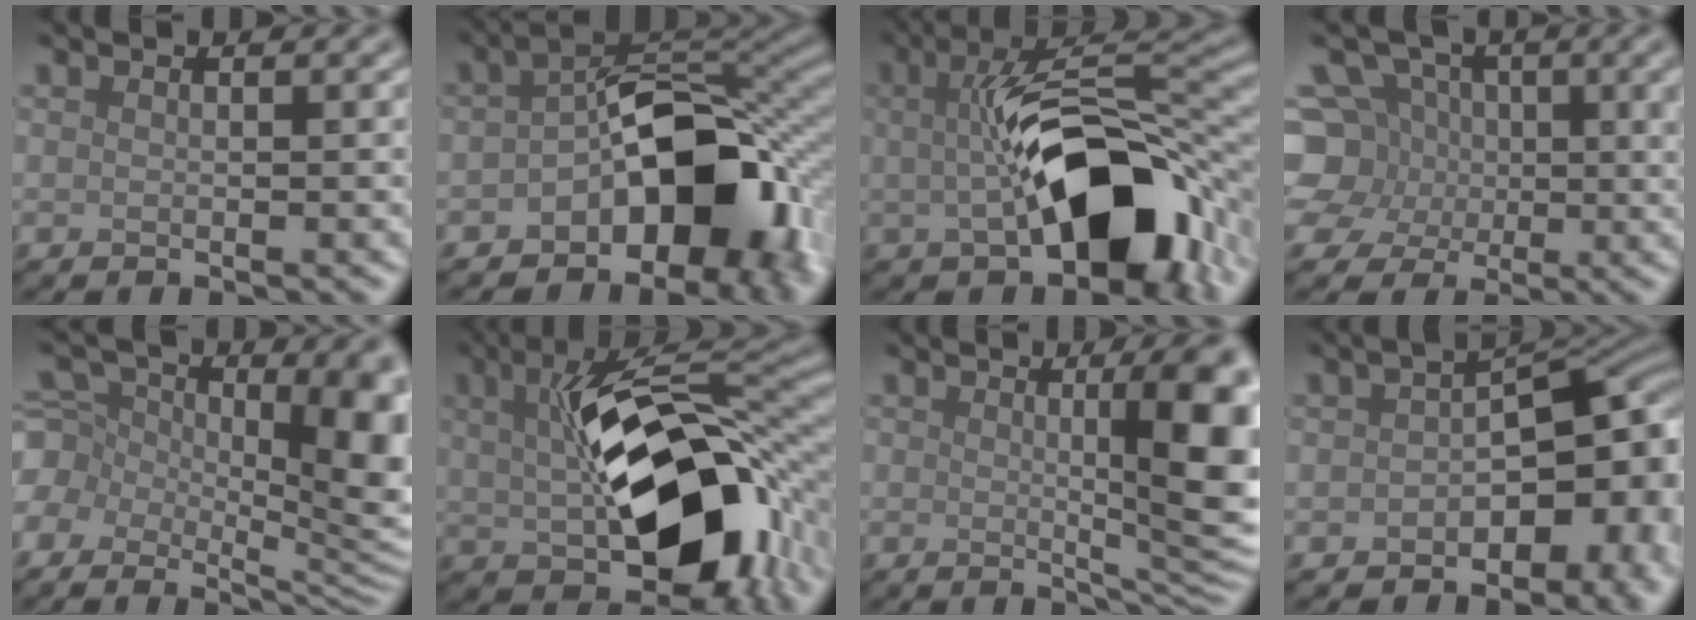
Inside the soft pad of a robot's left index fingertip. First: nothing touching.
{"total": 12.3, "force": [-4.1, 7.2, 9.0], "torque": [-0.109, 0.000, -0.070]}
{"total": 11.8, "force": [-1.6, 5.6, 10.2], "torque": [-0.150, 0.012, -0.025]}
{"total": 9.9, "force": [1.4, 8.5, 4.9], "torque": [-0.091, 0.029, -0.016]}
{"total": 15.7, "force": [0.0, 10.4, 11.8], "torque": [-0.178, -0.022, 0.004]}
{"total": 14.3, "force": [0.0, 7.5, 12.1], "torque": [-0.179, -0.006, 0.009]}
{"total": 8.8, "force": [0.9, 2.1, 8.5], "torque": [-0.101, -0.004, 0.015]}
{"total": 11.4, "force": [-3.0, 6.9, 8.5], "torque": [-0.084, -0.012, -0.044]}